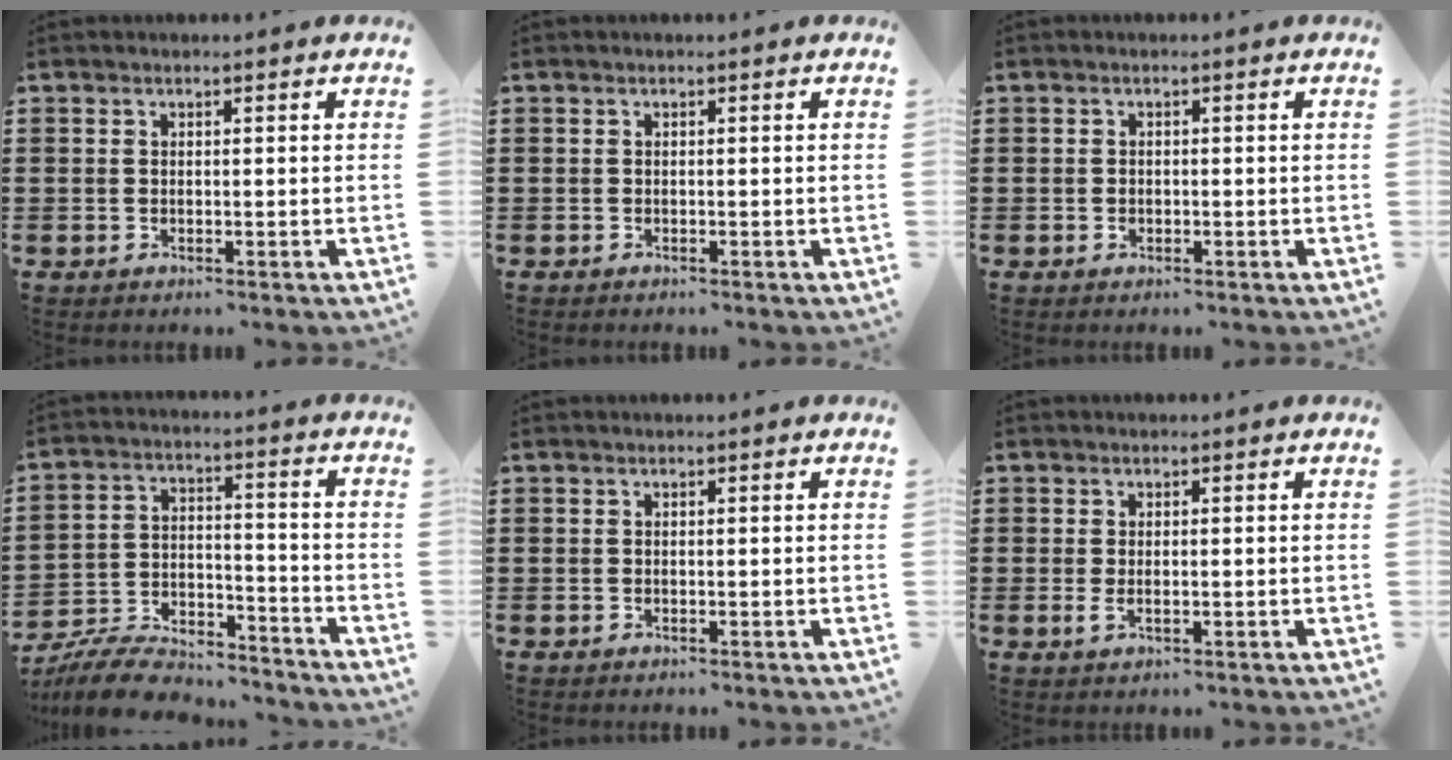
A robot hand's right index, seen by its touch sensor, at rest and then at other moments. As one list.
[{"total": 0.0}, {"total": 0.7, "force": [-0.3, 0.6, 0.4], "torque": [-0.009, 0.001, -0.006]}, {"total": 8.3, "force": [-7.8, 1.8, 2.3], "torque": [-0.043, 0.021, -0.151]}, {"total": 0.0}, {"total": 1.5, "force": [-0.1, 0.5, 1.3], "torque": [-0.033, -0.002, -0.004]}]